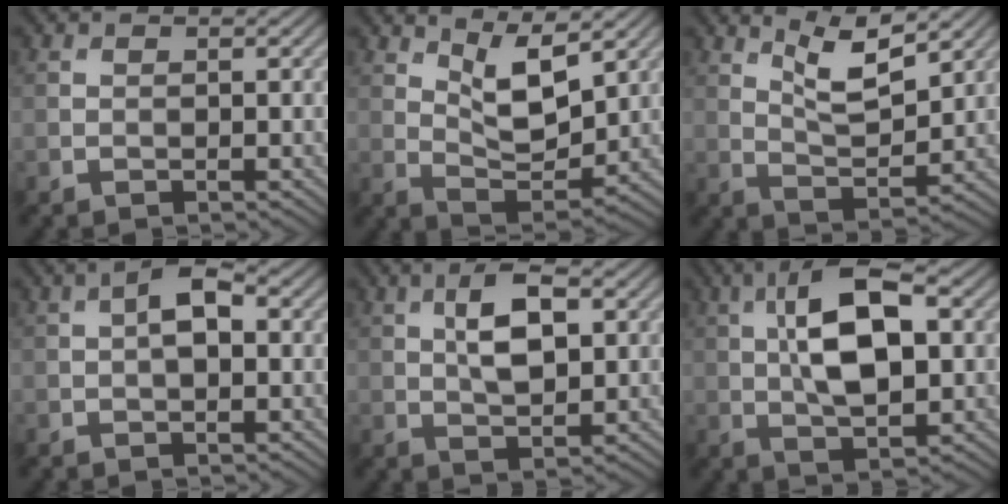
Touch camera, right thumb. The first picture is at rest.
{"total": 7.4, "force": [4.1, 2.8, 5.5], "torque": [-0.109, -0.008, 0.074]}
{"total": 6.7, "force": [4.4, 1.7, 4.7], "torque": [-0.091, -0.011, 0.088]}
{"total": 4.0, "force": [0.6, 2.0, 3.4], "torque": [-0.061, 0.006, 0.004]}
{"total": 6.4, "force": [1.6, 2.8, 5.5], "torque": [-0.105, 0.005, 0.028]}
{"total": 11.1, "force": [1.9, 4.8, 9.8], "torque": [-0.178, 0.011, 0.027]}